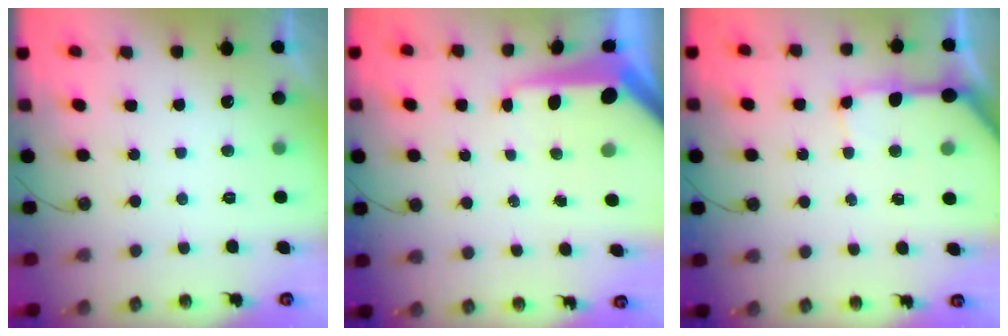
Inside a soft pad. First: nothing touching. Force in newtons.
{"total": 13.3, "press": 13.3, "slide": 1.2}
{"total": 10.0, "press": 9.9, "slide": 1.3}